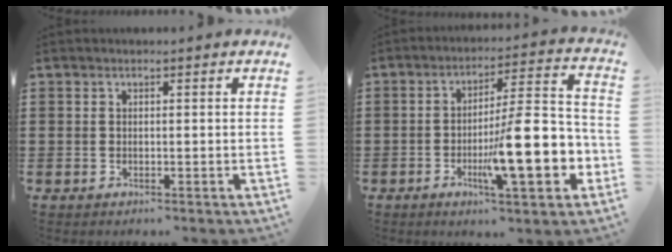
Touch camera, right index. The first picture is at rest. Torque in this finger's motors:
{"motor_torque": [1.78, -0.35, 1.05, 0.21]}